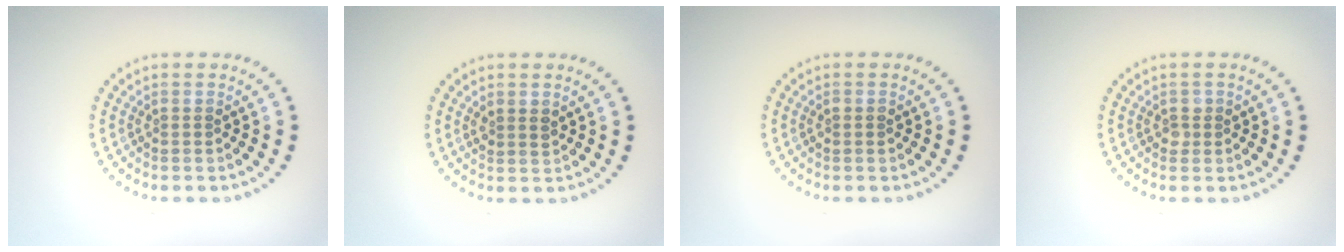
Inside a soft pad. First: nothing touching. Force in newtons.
{"total": 1.2, "press": 1.0, "slide": 0.5}
{"total": 0.9, "press": 0.8, "slide": 0.2}
{"total": 0.9, "press": 0.9, "slide": 0.1}